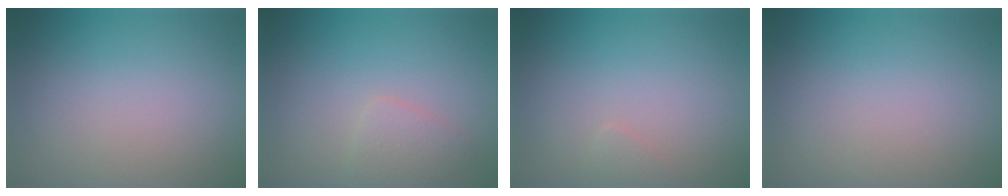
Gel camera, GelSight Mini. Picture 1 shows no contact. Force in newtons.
{"total": 1.6, "press": 1.6, "slide": 0.0}
{"total": 0.6, "press": 0.6, "slide": 0.0}
{"total": 0.0}